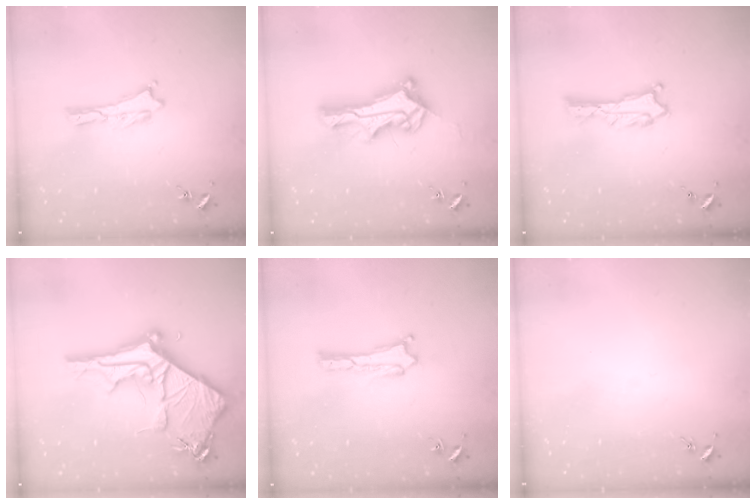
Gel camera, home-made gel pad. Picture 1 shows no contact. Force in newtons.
{"total": 10.8, "press": 10.8, "slide": 0.8}
{"total": 0.9, "press": 0.9, "slide": 0.1}
{"total": 11.1, "press": 11.0, "slide": 1.3}
{"total": 0.0}
{"total": 0.0}